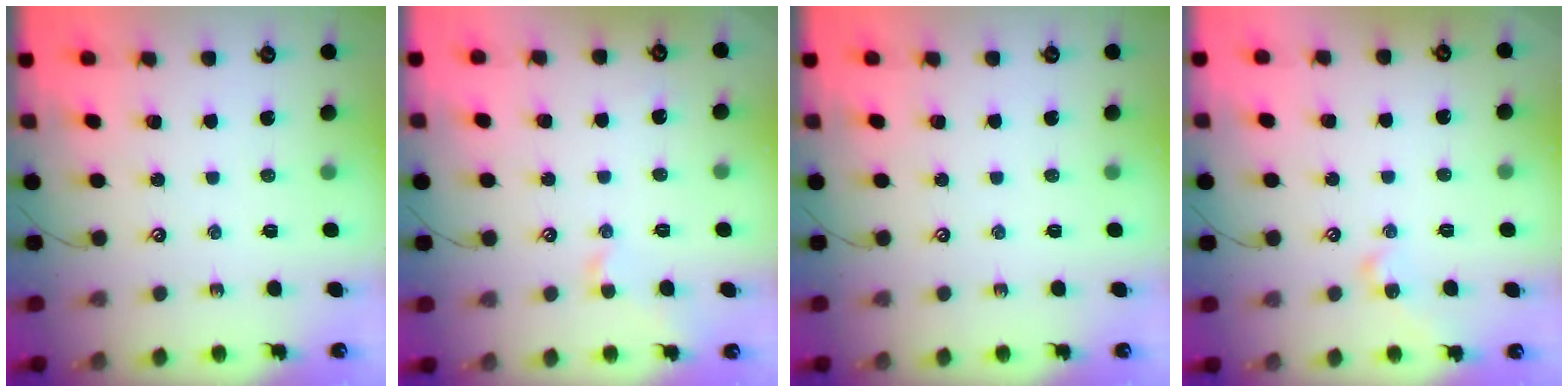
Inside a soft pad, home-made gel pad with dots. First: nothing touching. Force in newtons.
{"total": 1.1, "press": 1.0, "slide": 0.1}
{"total": 0.0}
{"total": 2.0, "press": 1.9, "slide": 0.6}